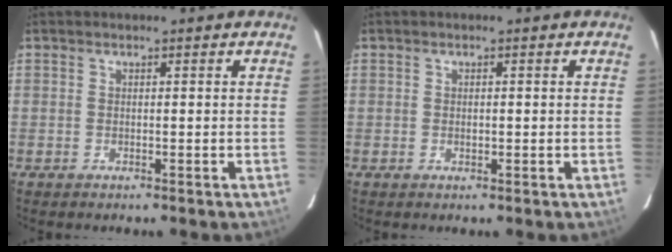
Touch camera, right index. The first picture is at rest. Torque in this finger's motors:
{"motor_torque": [-0.14, 0.15, -0.11, -0.05]}